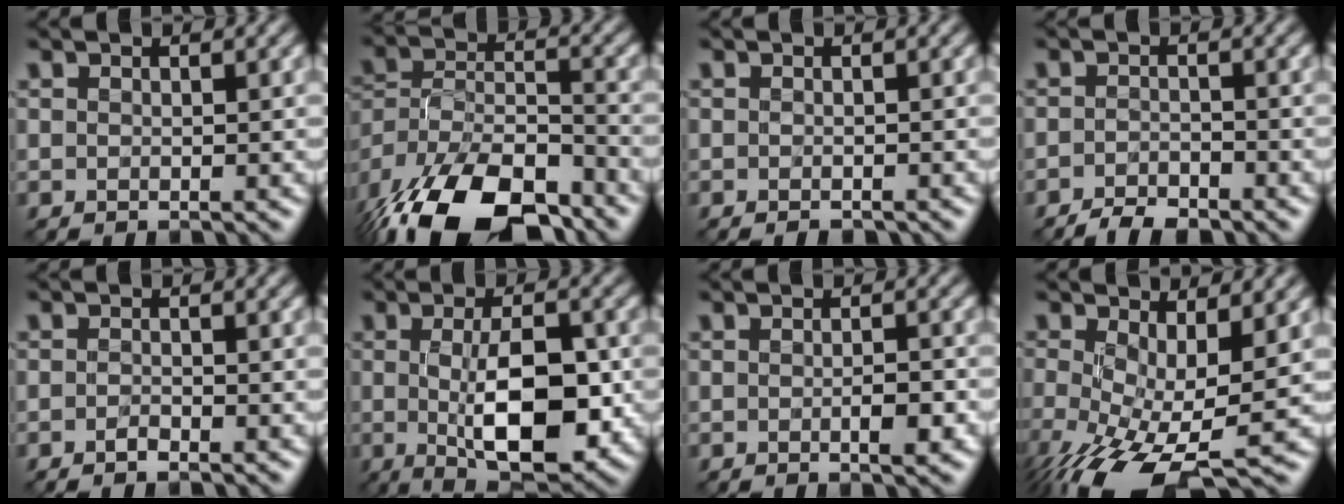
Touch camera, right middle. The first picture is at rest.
{"total": 16.7, "force": [-12.8, 6.7, 8.3], "torque": [-0.167, -0.025, -0.188]}
{"total": 1.0, "force": [-0.8, 0.4, 0.6], "torque": [-0.013, -0.005, -0.013]}
{"total": 2.7, "force": [-2.4, 0.7, 1.0], "torque": [-0.017, 0.001, -0.047]}
{"total": 1.1, "force": [-0.8, 0.1, 0.7], "torque": [-0.016, -0.002, -0.017]}
{"total": 8.4, "force": [-1.0, 2.9, 7.9], "torque": [-0.125, -0.011, -0.012]}
{"total": 1.8, "force": [-0.6, 0.3, 1.6], "torque": [-0.025, -0.004, -0.008]}
{"total": 10.9, "force": [-3.5, 4.7, 9.1], "torque": [-0.196, -0.035, -0.050]}